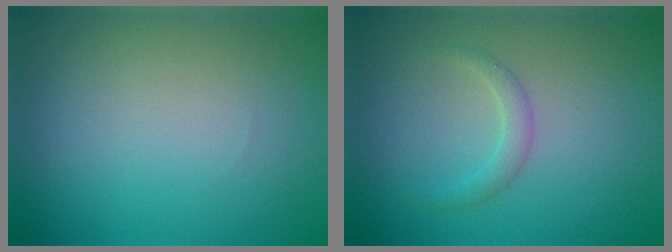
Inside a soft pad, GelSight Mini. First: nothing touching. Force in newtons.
{"total": 0.9, "press": 0.9, "slide": 0.0}